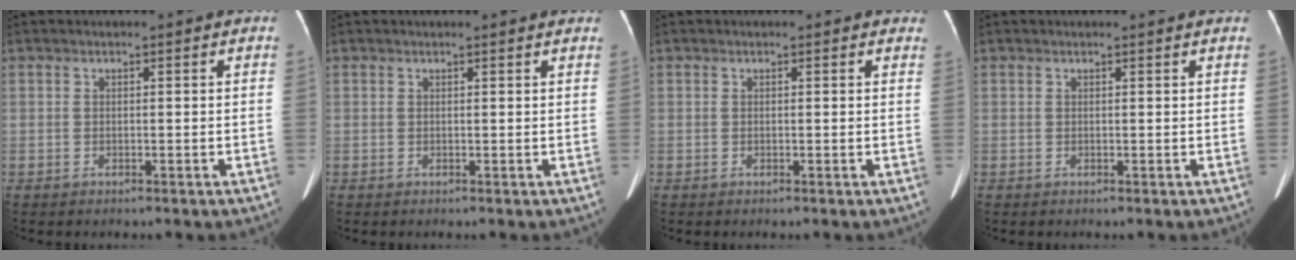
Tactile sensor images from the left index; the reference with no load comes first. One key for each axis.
{"total": 2.4, "fx": 2.3, "fy": -0.2, "fz": 0.6, "tx": -0.012, "ty": 0.005, "tz": 0.019}
{"total": 1.5, "fx": 1.3, "fy": 0.6, "fz": 0.4, "tx": 0.000, "ty": 0.000, "tz": -0.002}
{"total": 1.3, "fx": 1.3, "fy": -0.2, "fz": 0.3, "tx": -0.011, "ty": 0.004, "tz": 0.013}